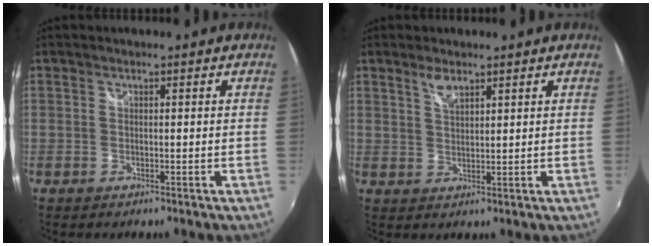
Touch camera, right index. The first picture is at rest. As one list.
[{"total": 3.1, "force": [2.2, 1.1, 1.9], "torque": [-0.032, 0.000, 0.040]}]